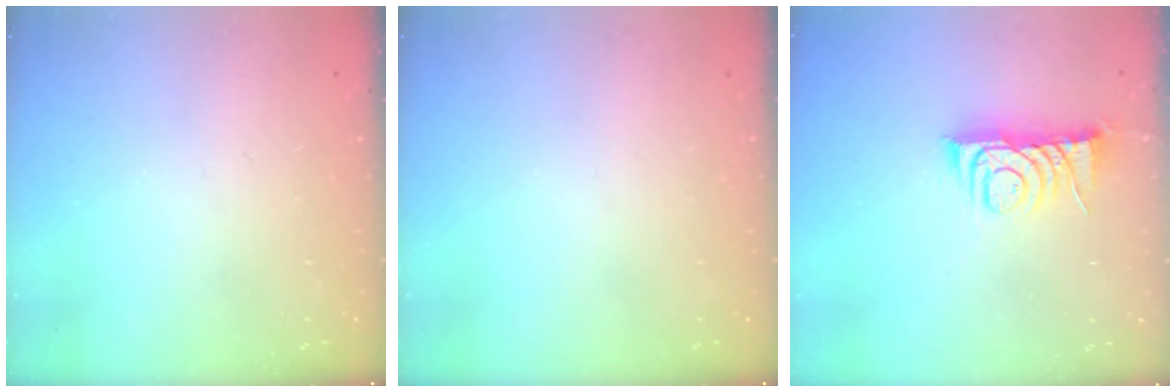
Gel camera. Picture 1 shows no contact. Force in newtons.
{"total": 0.0}
{"total": 7.4, "press": 7.4, "slide": 0.4}